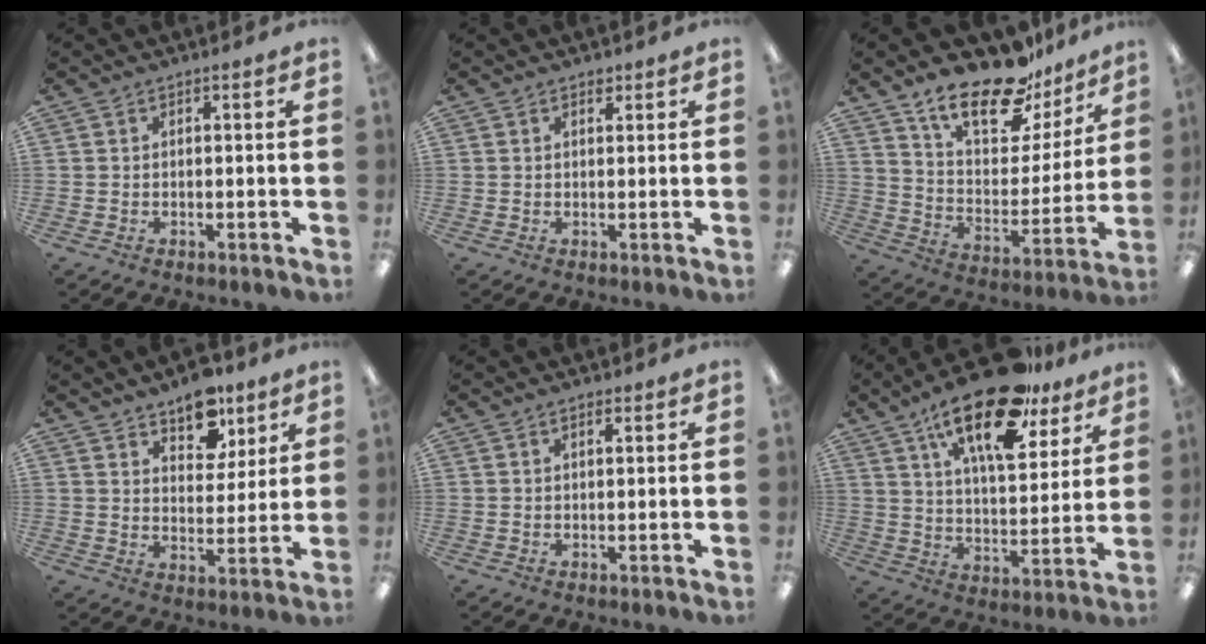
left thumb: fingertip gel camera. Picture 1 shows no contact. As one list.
[{"total": 1.4, "force": [1.1, 0.7, 0.5], "torque": [-0.004, -0.002, 0.018]}, {"total": 20.1, "force": [15.6, 8.2, 9.7], "torque": [-0.158, -0.104, 0.272]}, {"total": 9.9, "force": [7.7, 5.2, 3.5], "torque": [-0.042, -0.044, 0.138]}, {"total": 1.0, "force": [0.7, 0.4, 0.6], "torque": [-0.006, -0.003, 0.011]}, {"total": 21.2, "force": [14.2, 8.2, 13.4], "torque": [-0.218, -0.073, 0.235]}]